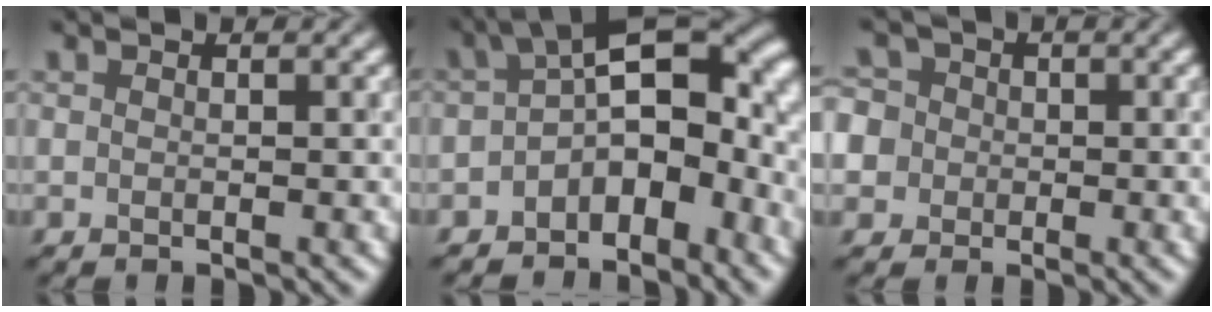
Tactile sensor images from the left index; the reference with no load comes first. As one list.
[{"total": 9.5, "force": [-1.4, 5.4, 7.7], "torque": [-0.100, 0.018, -0.035]}, {"total": 7.3, "force": [0.4, 6.8, 2.6], "torque": [-0.055, 0.033, -0.033]}]